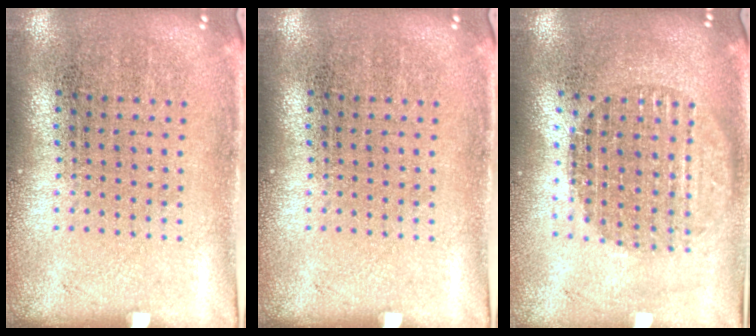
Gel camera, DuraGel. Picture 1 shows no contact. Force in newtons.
{"total": 0.0}
{"total": 1.8, "press": 1.5, "slide": 0.9}